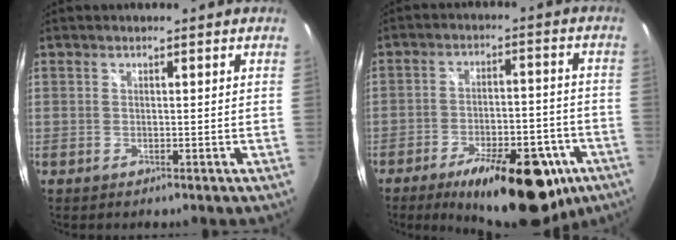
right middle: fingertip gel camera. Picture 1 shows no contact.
{"total": 20.0, "force": [-12.2, 8.2, 13.6], "torque": [-0.205, -0.012, -0.160]}